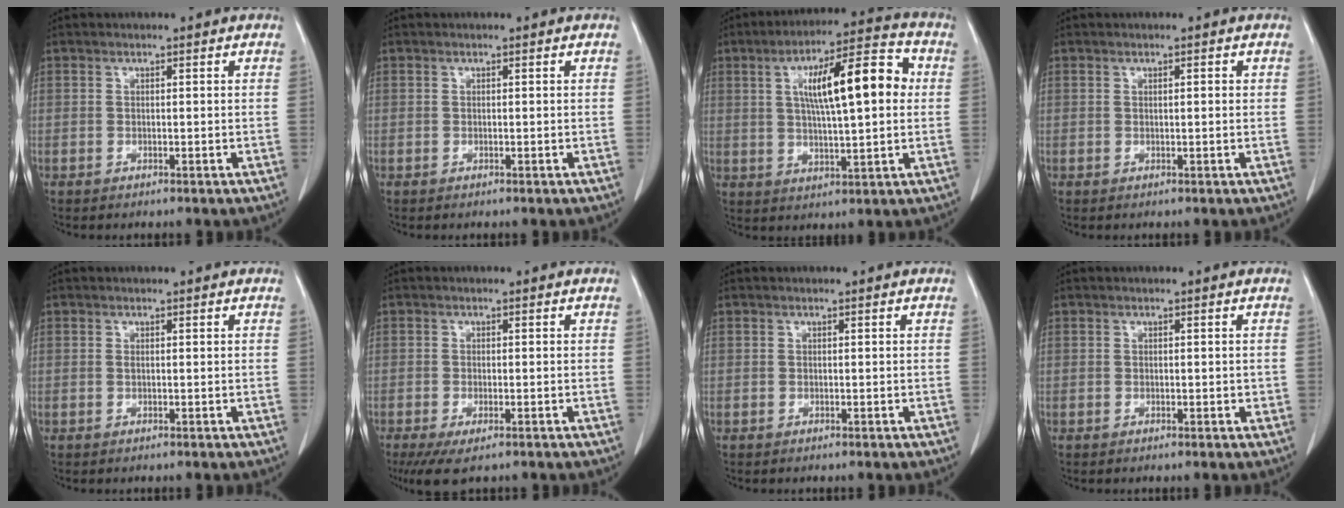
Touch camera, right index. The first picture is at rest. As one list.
[{"total": 0.0}, {"total": 14.2, "force": [2.7, 2.9, 13.7], "torque": [-0.220, 0.029, 0.039]}, {"total": 0.9, "force": [0.2, 0.2, 0.8], "torque": [-0.015, 0.002, 0.003]}, {"total": 0.0}, {"total": 5.0, "force": [-3.2, 1.4, 3.5], "torque": [-0.058, -0.014, -0.052]}, {"total": 0.0}, {"total": 0.9, "force": [0.0, 0.6, 0.7], "torque": [-0.006, 0.002, 0.000]}]